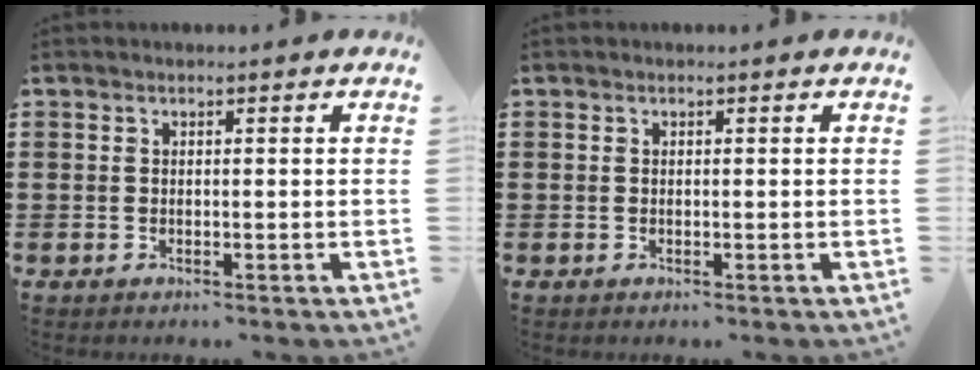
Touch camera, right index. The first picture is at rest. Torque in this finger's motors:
{"motor_torque": [-0.81, 1.33, 0.00, 0.00]}